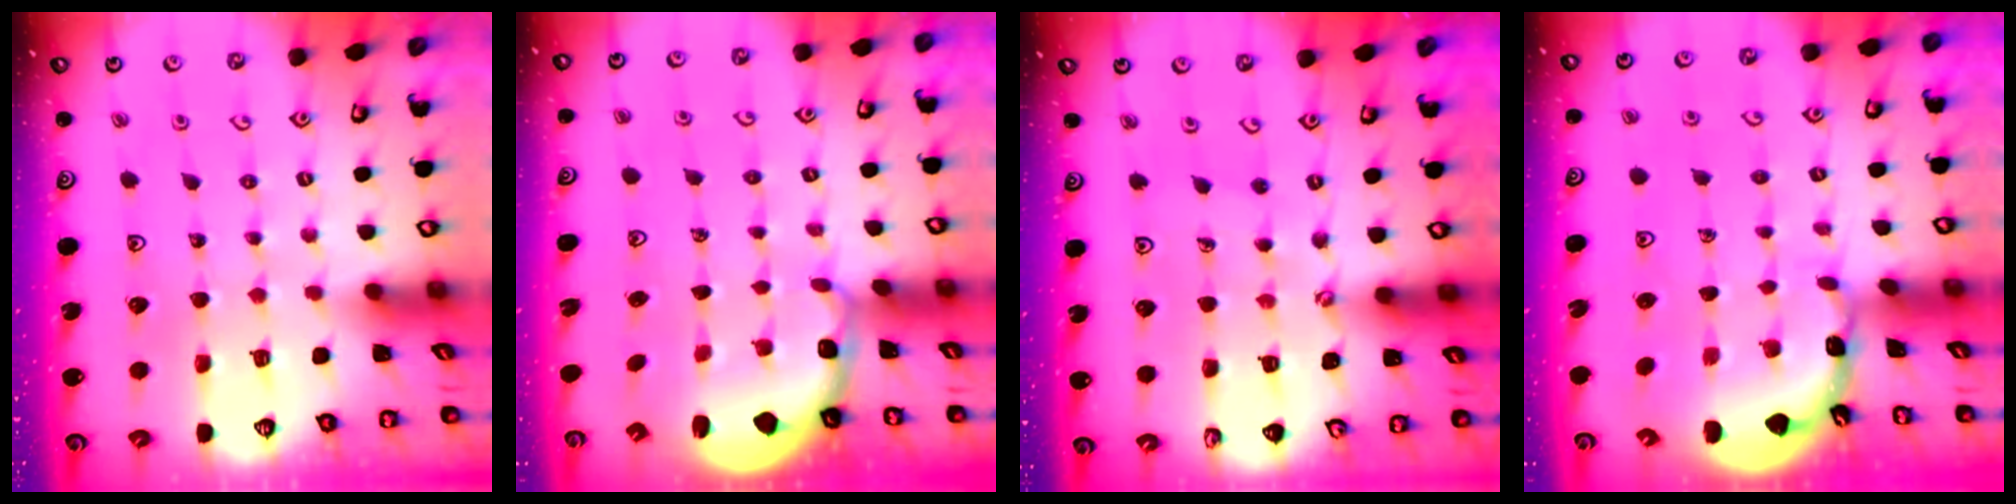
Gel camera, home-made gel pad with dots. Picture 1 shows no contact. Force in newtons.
{"total": 2.1, "press": 1.4, "slide": 1.6}
{"total": 2.4, "press": 2.0, "slide": 1.3}
{"total": 1.8, "press": 1.8, "slide": 0.1}